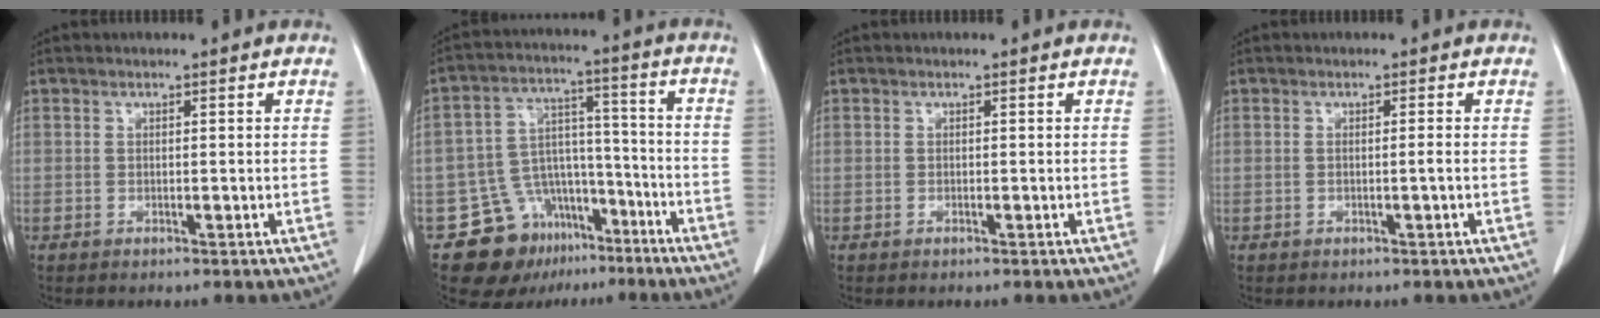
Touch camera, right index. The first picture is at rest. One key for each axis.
{"total": 13.4, "fx": -8.6, "fy": 9.1, "fz": 4.7, "tx": -0.077, "ty": 0.056, "tz": -0.129}
{"total": 0.0}
{"total": 0.6, "fx": -0.1, "fy": -0.3, "fz": 0.6, "tx": -0.005, "ty": 0.002, "tz": -0.001}